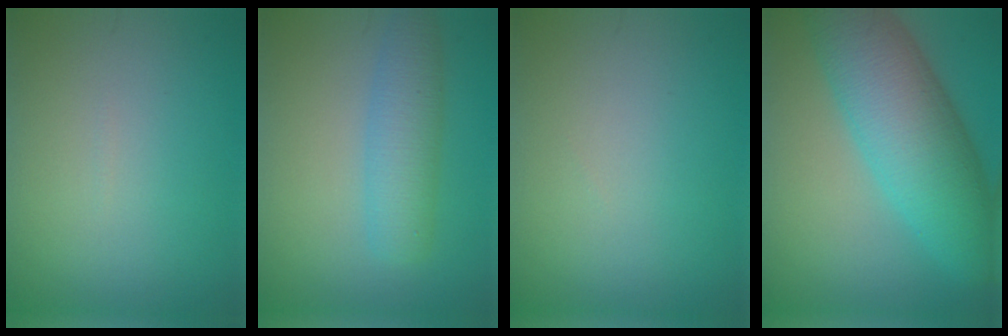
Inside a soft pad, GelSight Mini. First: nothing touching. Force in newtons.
{"total": 3.7, "press": 3.7, "slide": 0.1}
{"total": 0.0}
{"total": 9.6, "press": 9.6, "slide": 0.1}